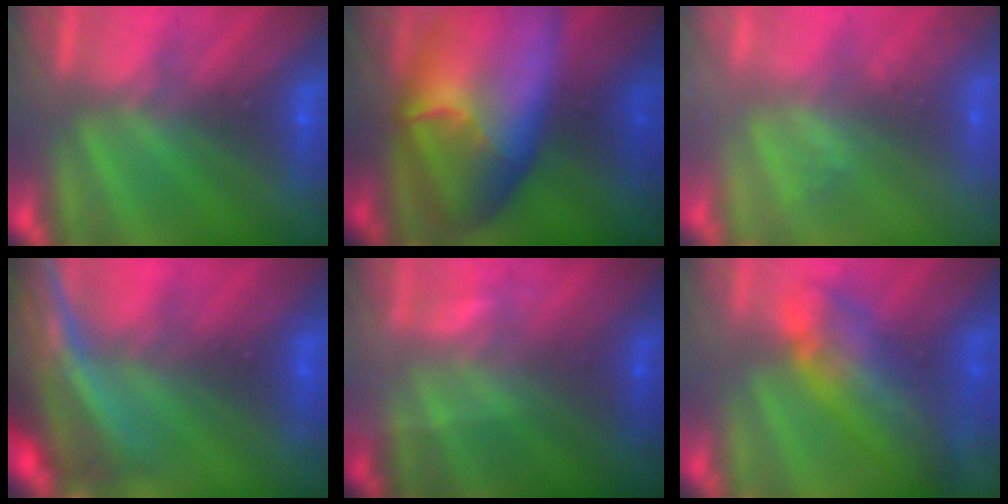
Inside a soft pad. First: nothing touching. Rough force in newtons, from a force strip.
{"total": 9.3}
{"total": 2.1}
{"total": 10.5}
{"total": 1.7}
{"total": 9.4}